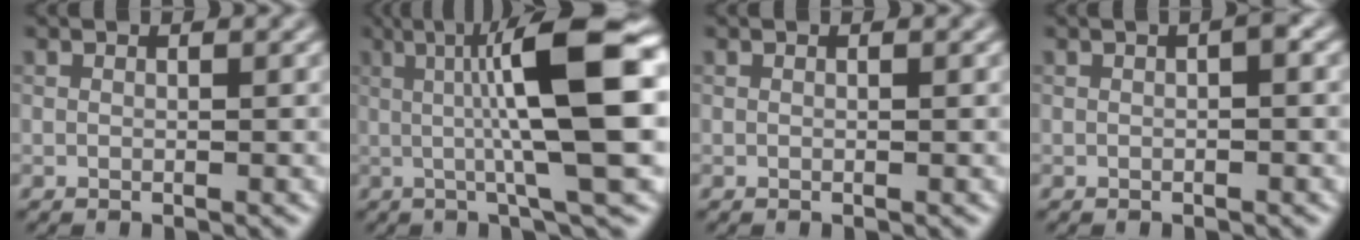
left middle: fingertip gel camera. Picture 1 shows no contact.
{"total": 10.8, "force": [0.8, 1.7, 10.6], "torque": [-0.150, 0.022, 0.020]}
{"total": 0.0}
{"total": 1.4, "force": [0.1, 0.2, 1.4], "torque": [-0.013, 0.006, 0.004]}